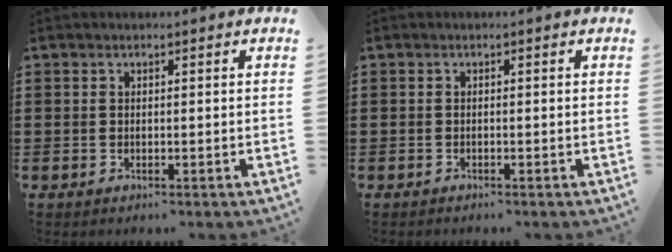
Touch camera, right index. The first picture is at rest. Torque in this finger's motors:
{"motor_torque": [-0.22, 0.20, 0.00, -0.01]}